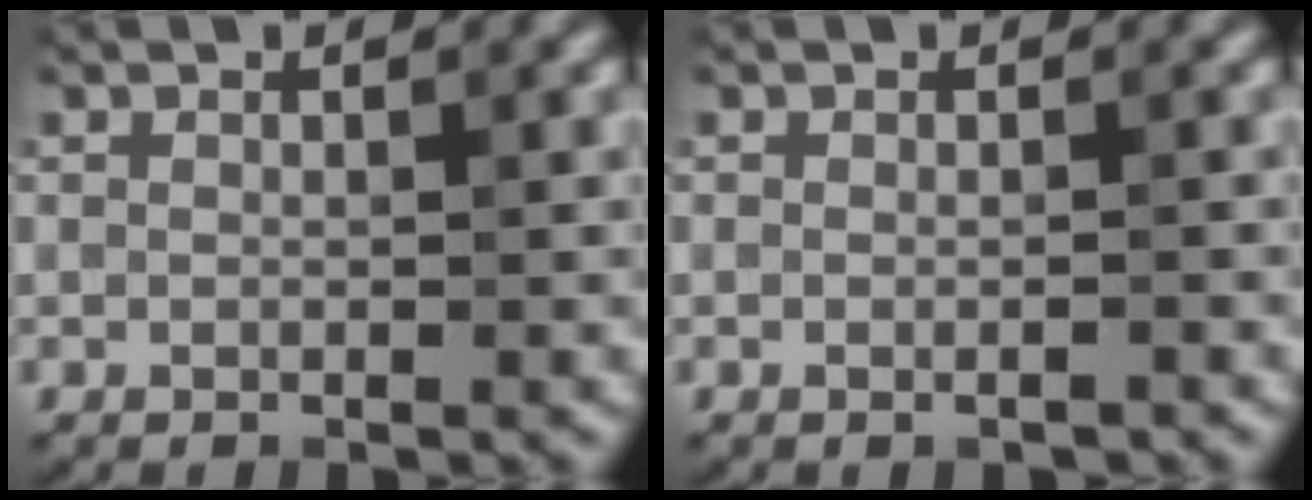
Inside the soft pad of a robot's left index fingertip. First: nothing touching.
{"total": 0.8, "force": [-0.4, 0.0, 0.7], "torque": [-0.013, -0.001, -0.006]}